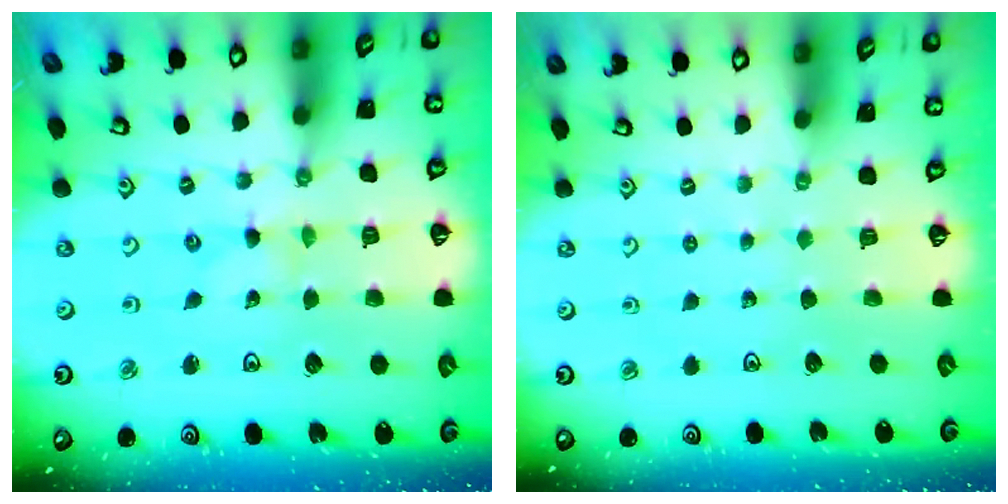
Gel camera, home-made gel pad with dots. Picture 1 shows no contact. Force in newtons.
{"total": 0.0}